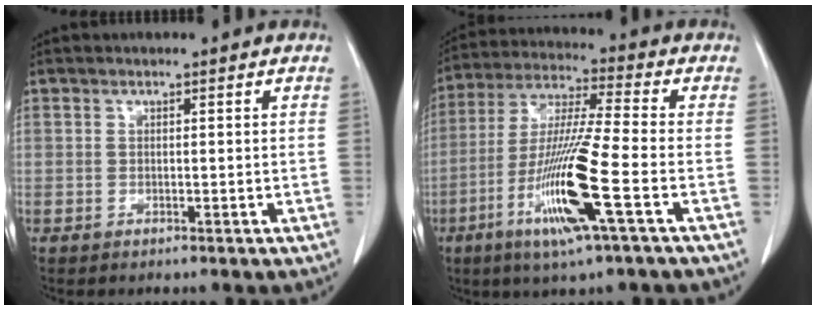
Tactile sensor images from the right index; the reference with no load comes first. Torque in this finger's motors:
{"motor_torque": [2.14, 0.00, 0.41, 0.12]}